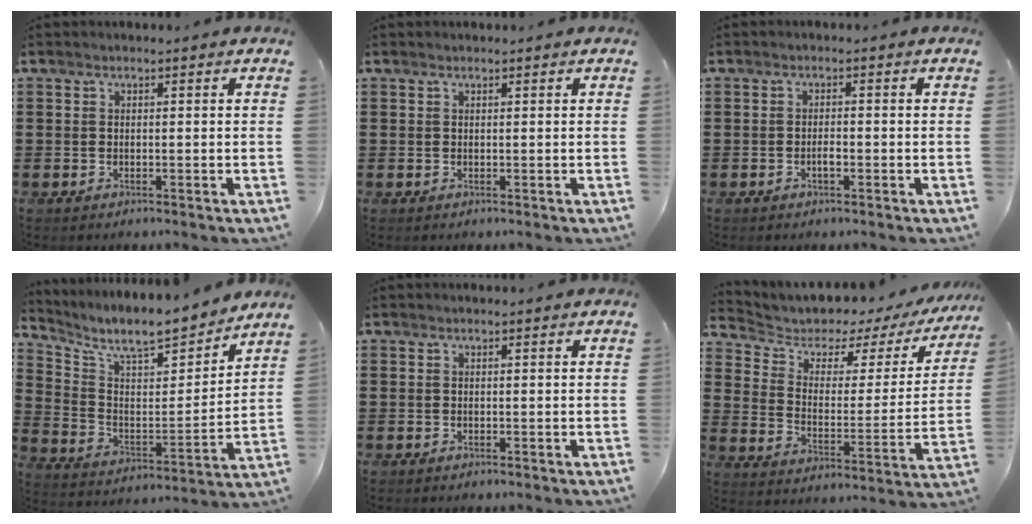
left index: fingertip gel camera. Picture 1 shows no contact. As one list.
[{"total": 0.0}, {"total": 1.6, "force": [-0.6, 0.5, 1.4], "torque": [-0.028, -0.001, -0.011]}, {"total": 9.0, "force": [8.0, 1.7, 3.6], "torque": [-0.101, -0.060, 0.133]}, {"total": 0.0}, {"total": 3.9, "force": [2.6, 2.4, 1.7], "torque": [-0.055, -0.021, 0.038]}]